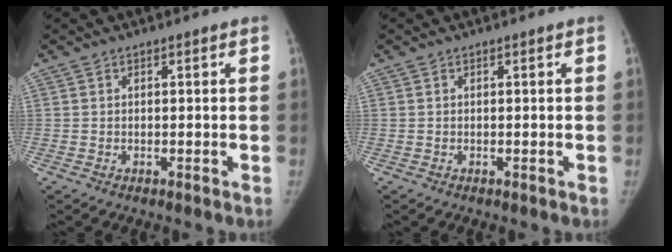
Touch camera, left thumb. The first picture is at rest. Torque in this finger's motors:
{"motor_torque": [0.00, 0.00, 0.15, 0.03, 0.01]}